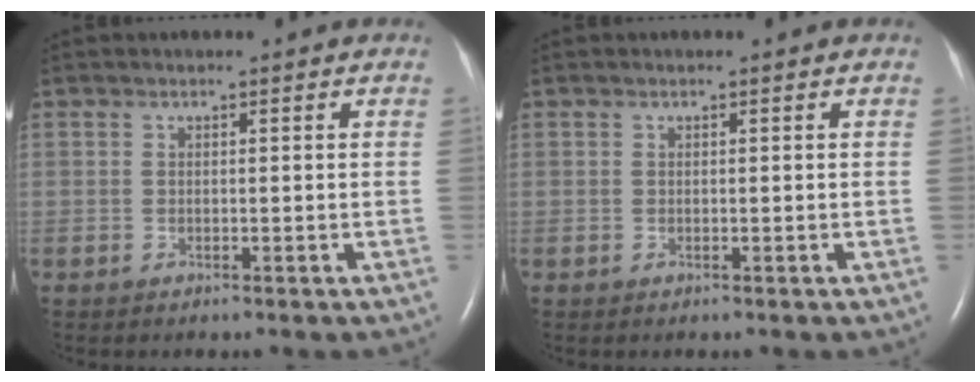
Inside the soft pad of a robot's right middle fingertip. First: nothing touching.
{"total": 0.0}